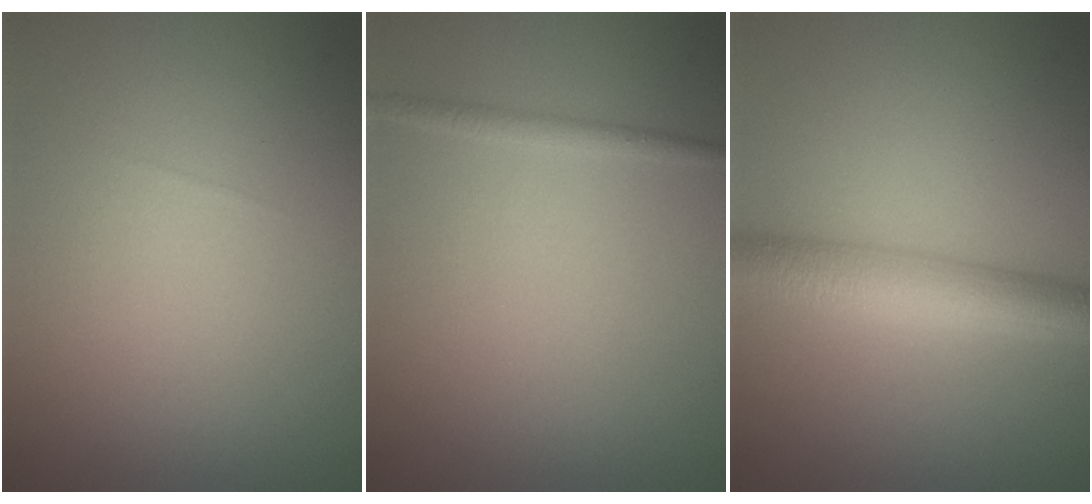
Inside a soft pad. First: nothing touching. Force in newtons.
{"total": 1.1, "press": 1.1, "slide": 0.1}
{"total": 4.9, "press": 4.9, "slide": 0.1}